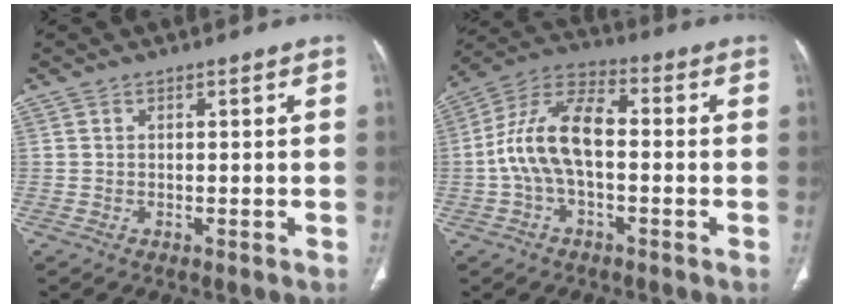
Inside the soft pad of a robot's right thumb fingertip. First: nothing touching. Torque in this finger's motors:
{"motor_torque": [1.47, 1.53, 1.35, -0.89, 0.30]}